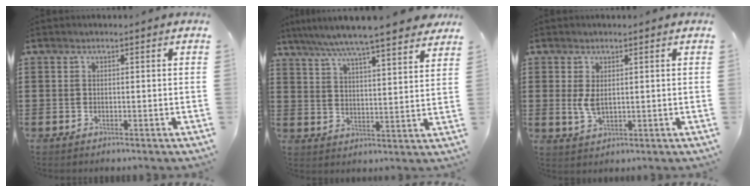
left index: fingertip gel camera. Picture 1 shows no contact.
{"total": 7.1, "force": [6.3, -0.3, 3.2], "torque": [-0.087, -0.034, 0.107]}
{"total": 3.4, "force": [0.5, 1.5, 2.9], "torque": [-0.075, -0.002, 0.004]}